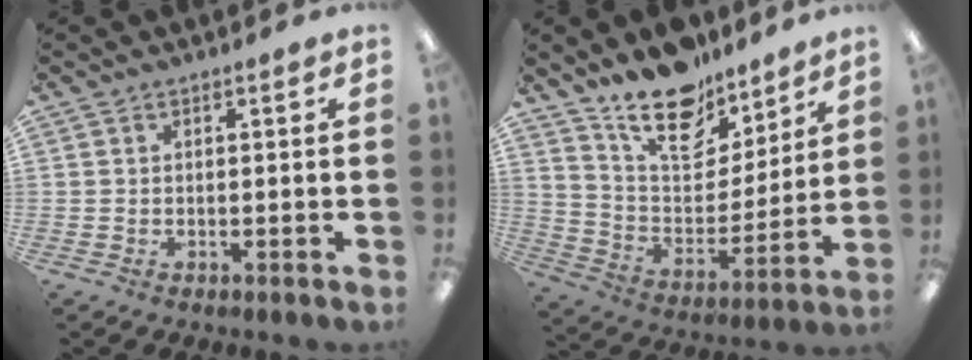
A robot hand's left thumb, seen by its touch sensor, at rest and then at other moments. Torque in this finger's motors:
{"motor_torque": [0.42, 0.33, 1.05, -1.72, 0.08]}